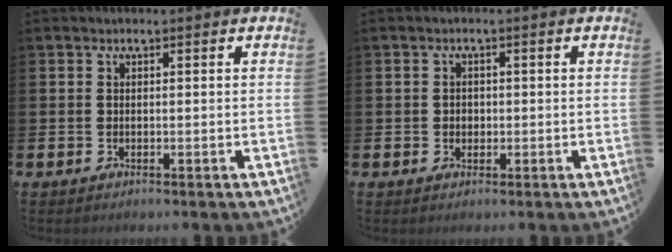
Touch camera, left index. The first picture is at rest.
{"total": 1.3, "force": [0.1, 1.2, 0.5], "torque": [0.001, 0.005, -0.004]}